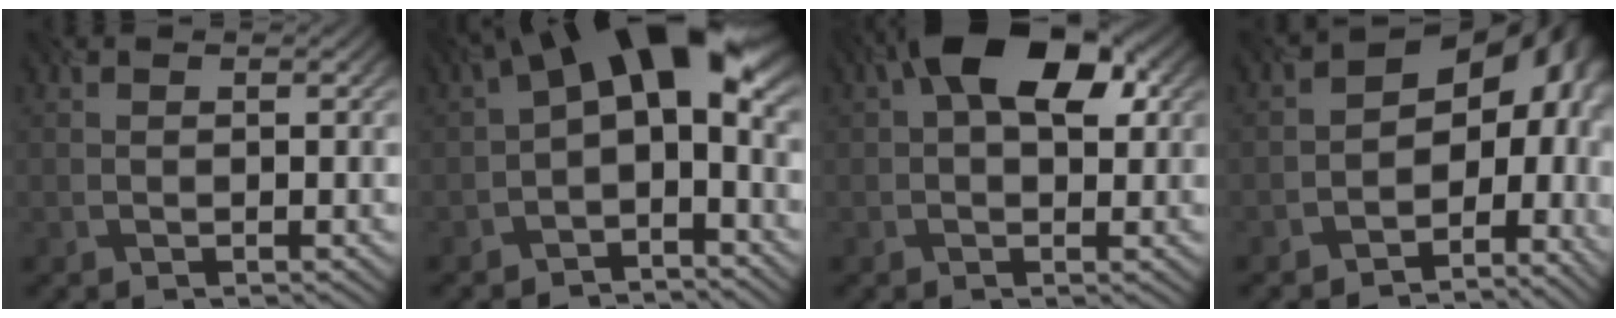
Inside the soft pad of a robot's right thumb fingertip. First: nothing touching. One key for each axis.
{"total": 12.3, "fx": 0.9, "fy": 6.5, "fz": 10.4, "tx": -0.172, "ty": 0.010, "tz": 0.003}
{"total": 10.8, "fx": 3.5, "fy": 5.8, "fz": 8.5, "tx": -0.138, "ty": 0.022, "tz": 0.046}
{"total": 14.0, "fx": -2.1, "fy": 9.8, "fz": 9.7, "tx": -0.123, "ty": -0.034, "tz": -0.002}